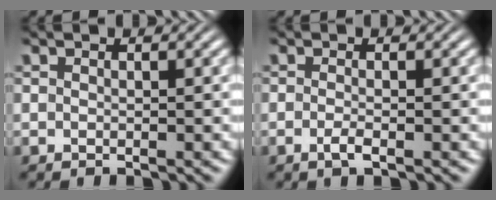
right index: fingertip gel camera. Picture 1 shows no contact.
{"total": 1.3, "force": [-1.0, 0.0, 0.9], "torque": [-0.023, -0.007, -0.015]}